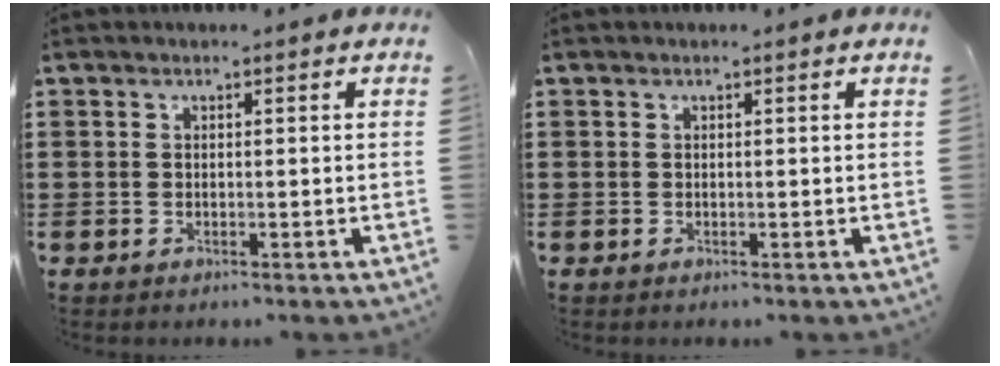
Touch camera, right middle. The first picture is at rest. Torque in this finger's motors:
{"motor_torque": [-0.37, 0.07, -0.01, -0.01]}